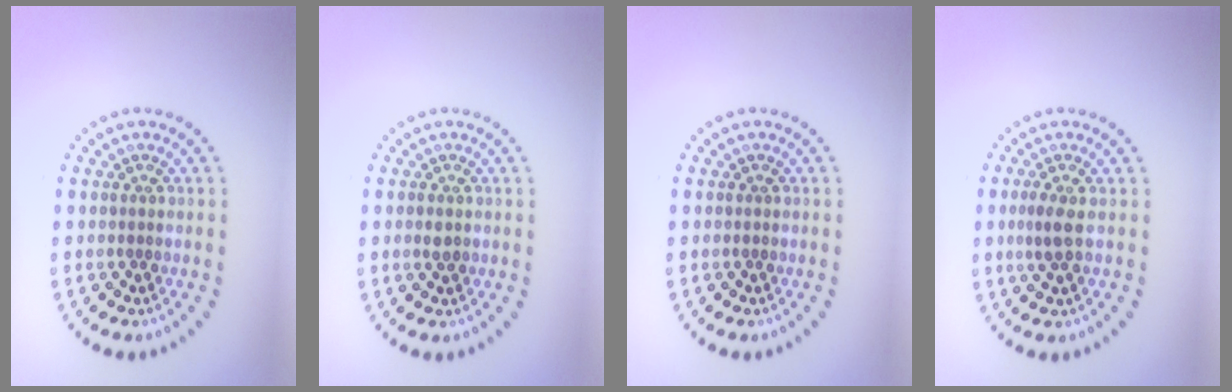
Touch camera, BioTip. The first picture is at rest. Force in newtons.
{"total": 1.0, "press": 1.0, "slide": 0.2}
{"total": 0.0}
{"total": 1.8, "press": 1.6, "slide": 0.9}